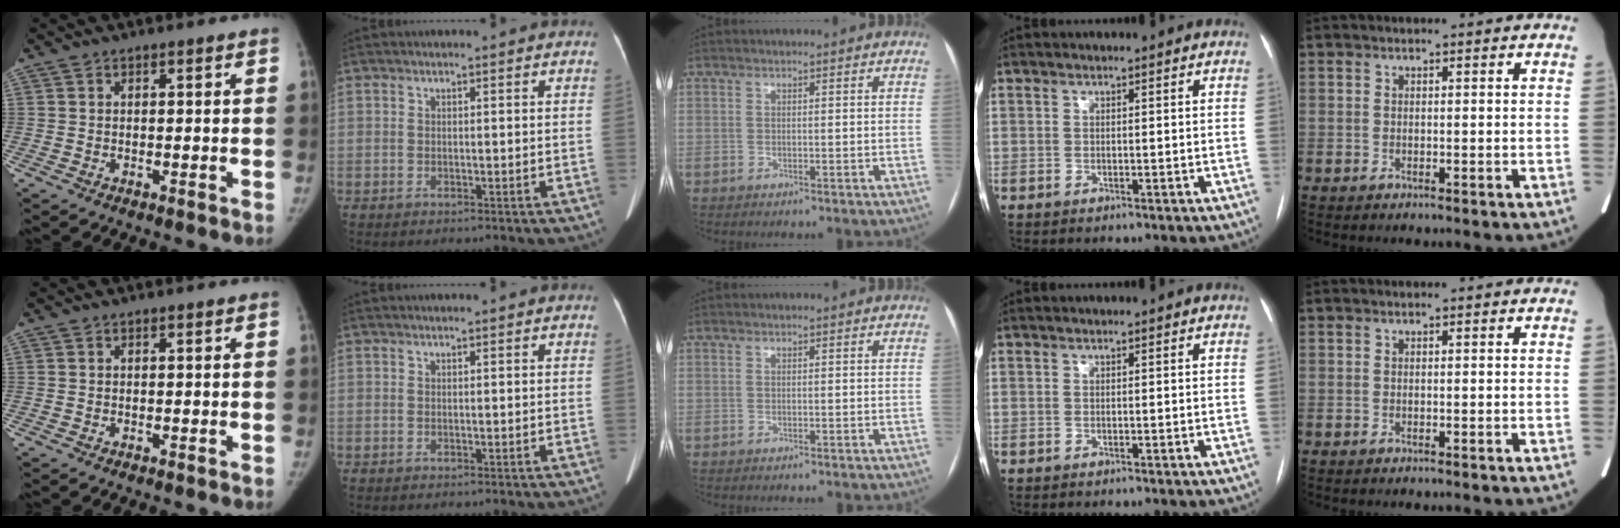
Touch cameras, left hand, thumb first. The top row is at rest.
{}